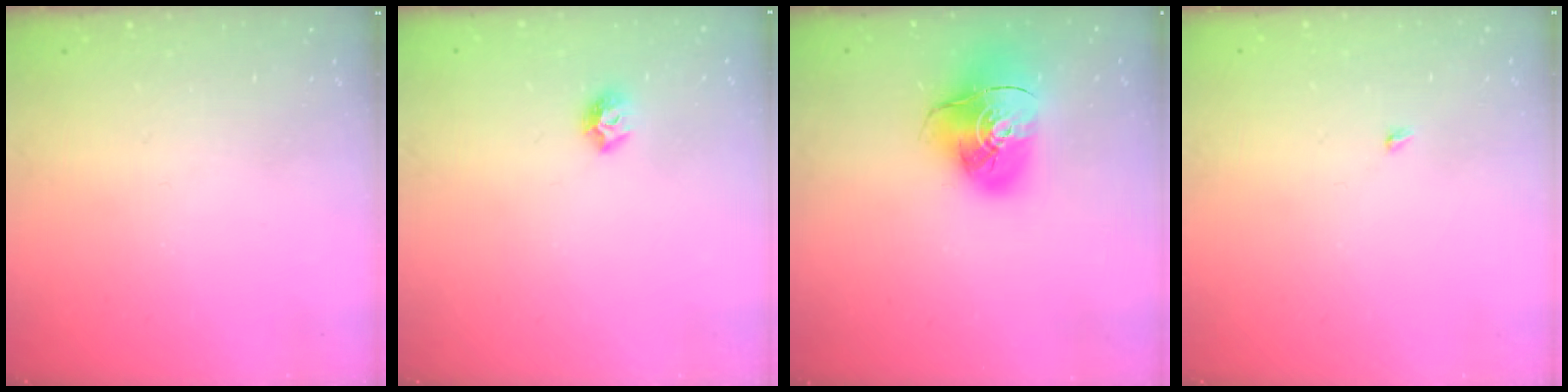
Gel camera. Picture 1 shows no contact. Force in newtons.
{"total": 6.7, "press": 6.7, "slide": 0.8}
{"total": 16.1, "press": 16.0, "slide": 2.1}
{"total": 1.9, "press": 1.9, "slide": 0.3}